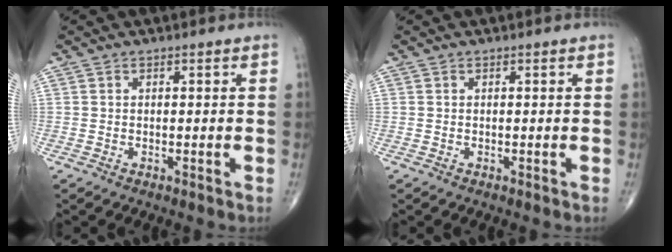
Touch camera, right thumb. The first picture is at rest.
{"total": 0.0}